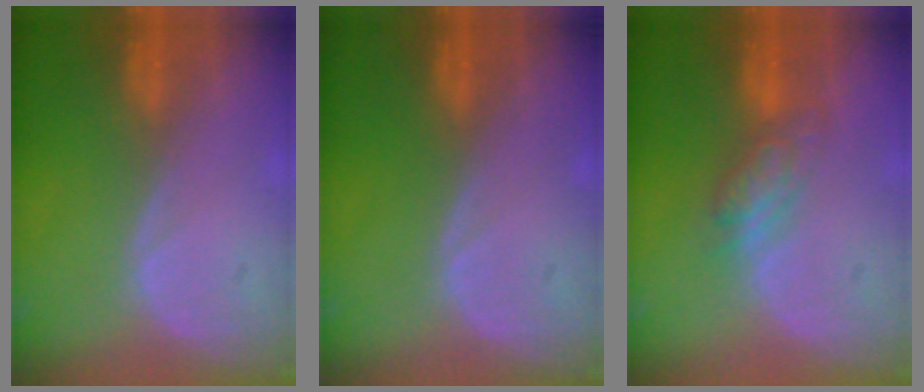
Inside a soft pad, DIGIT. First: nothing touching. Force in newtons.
{"total": 0.0}
{"total": 5.2, "press": 4.7, "slide": 2.3}